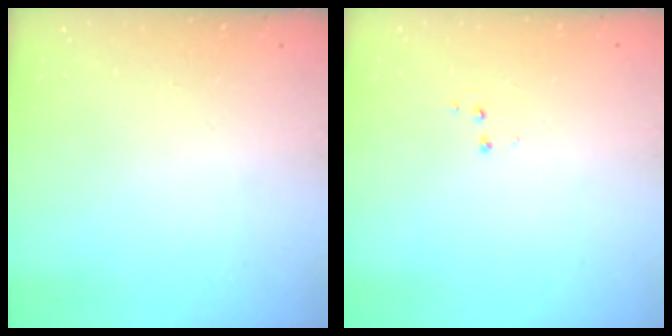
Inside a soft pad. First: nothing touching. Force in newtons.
{"total": 3.5, "press": 3.4, "slide": 0.5}